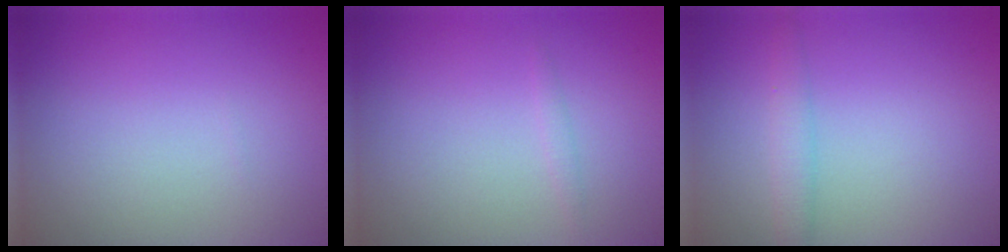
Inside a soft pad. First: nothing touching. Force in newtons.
{"total": 0.5, "press": 0.5, "slide": 0.0}
{"total": 1.9, "press": 1.9, "slide": 0.1}